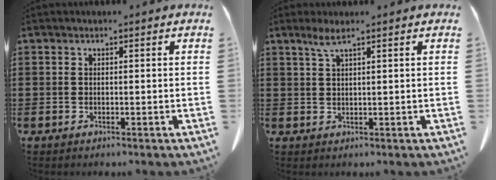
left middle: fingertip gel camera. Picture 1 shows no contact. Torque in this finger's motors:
{"motor_torque": [1.13, 0.50, 0.11, 0.03]}